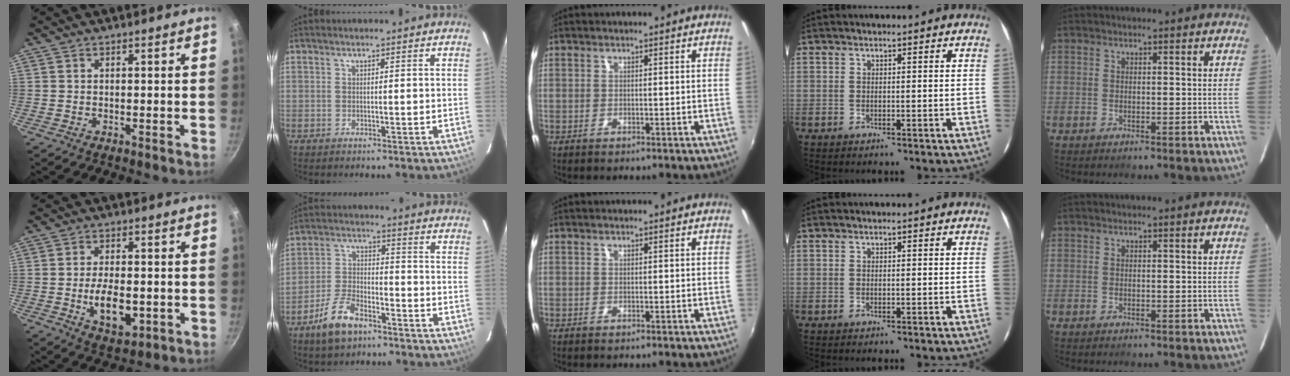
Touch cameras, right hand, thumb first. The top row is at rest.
{"thumb": {"total": 9.2, "force": [-1.8, 4.7, 7.7], "torque": [-0.119, 0.000, -0.023]}, "index": {"total": 9.4, "force": [-6.4, 4.2, 5.4], "torque": [-0.122, 0.004, -0.117]}}